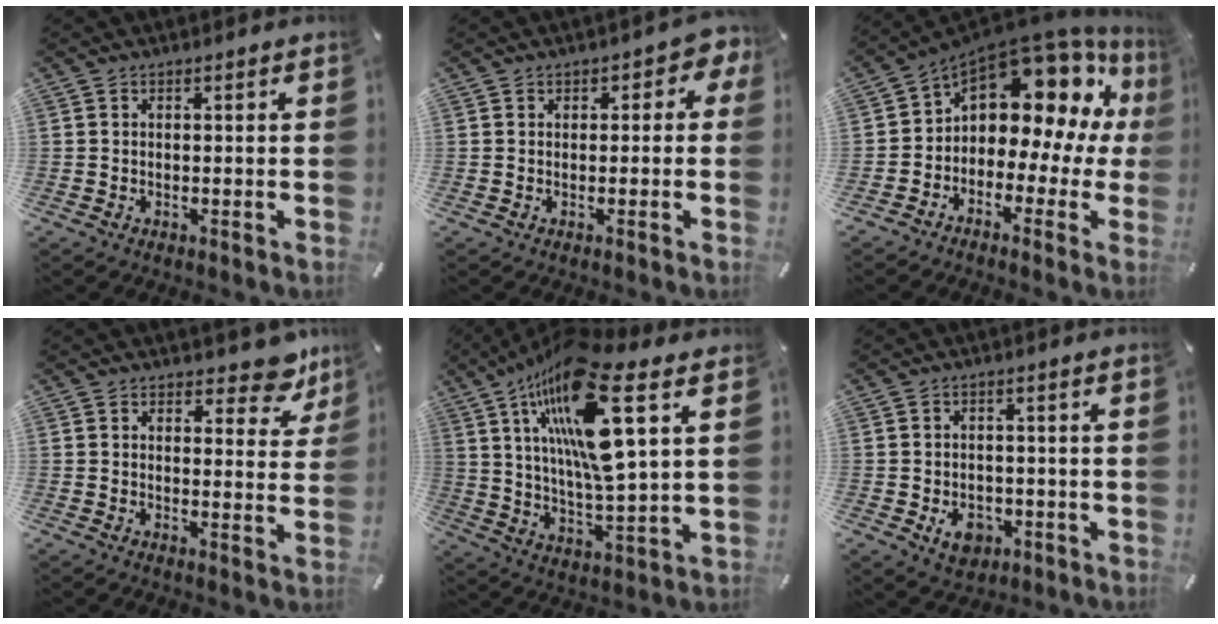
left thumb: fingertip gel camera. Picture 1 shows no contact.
{"total": 2.7, "force": [0.5, 2.0, 1.7], "torque": [-0.010, -0.002, 0.002]}
{"total": 13.4, "force": [6.6, 8.5, 8.1], "torque": [-0.117, -0.057, 0.108]}
{"total": 7.9, "force": [5.9, 3.8, 3.8], "torque": [-0.027, -0.042, 0.097]}
{"total": 21.2, "force": [10.1, 5.4, 17.9], "torque": [-0.361, -0.049, 0.149]}
{"total": 5.8, "force": [-2.0, 4.4, 3.1], "torque": [-0.047, 0.003, -0.037]}